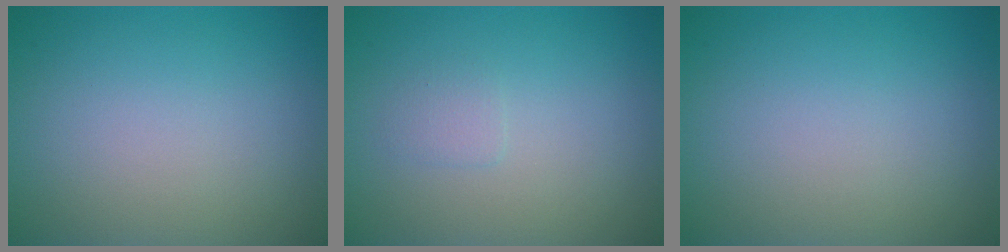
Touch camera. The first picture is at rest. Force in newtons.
{"total": 0.8, "press": 0.8, "slide": 0.0}
{"total": 0.0}